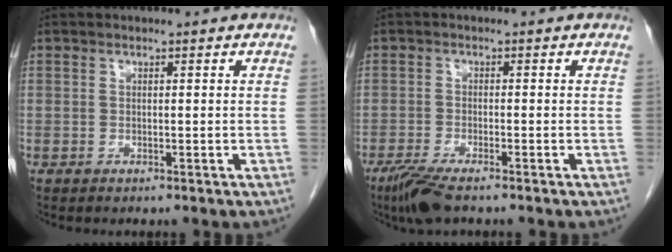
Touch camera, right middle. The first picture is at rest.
{"total": 5.1, "force": [-3.8, 0.7, 3.4], "torque": [-0.070, -0.014, -0.068]}